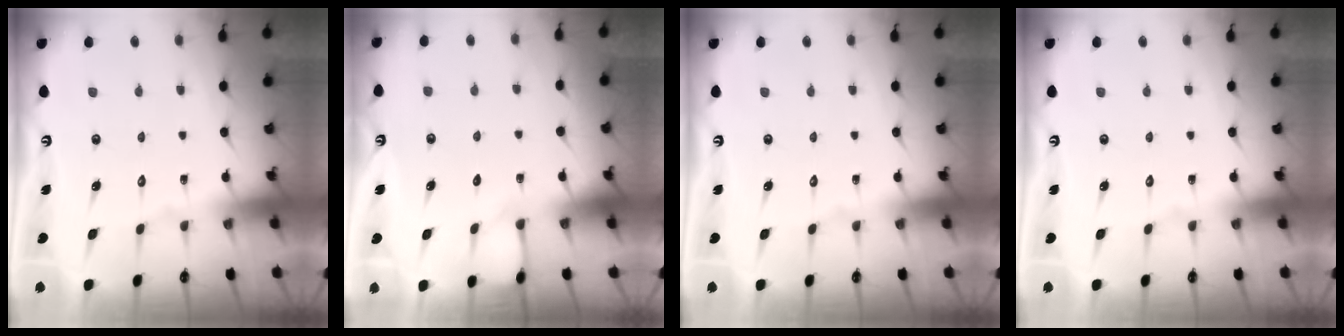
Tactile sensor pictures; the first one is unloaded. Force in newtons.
{"total": 2.9, "press": 2.9, "slide": 0.3}
{"total": 0.0}
{"total": 0.0}